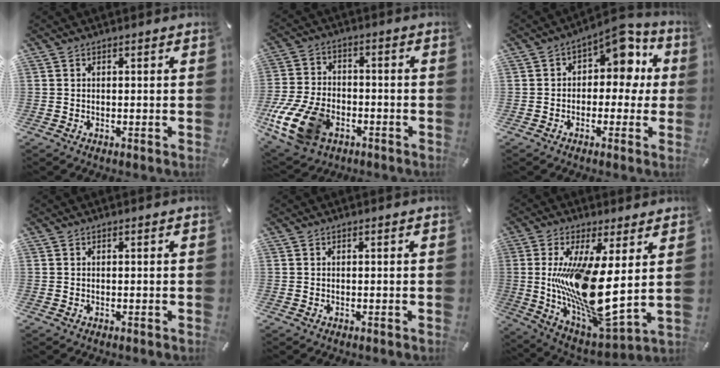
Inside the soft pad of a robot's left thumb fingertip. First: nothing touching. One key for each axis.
{"total": 15.9, "fx": -6.5, "fy": 10.6, "fz": 10.0, "tx": -0.206, "ty": 0.039, "tz": -0.106}
{"total": 8.9, "fx": 4.0, "fy": 5.7, "fz": 5.6, "tx": -0.066, "ty": -0.032, "tz": 0.063}
{"total": 0.0}
{"total": 0.0}
{"total": 19.1, "fx": 3.4, "fy": 5.6, "fz": 17.9, "tx": -0.348, "ty": -0.057, "tz": 0.063}